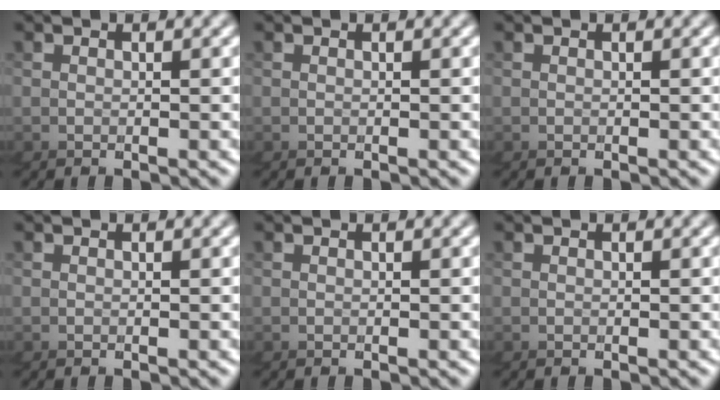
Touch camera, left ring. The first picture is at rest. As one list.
[{"total": 0.0}, {"total": 0.0}, {"total": 0.0}, {"total": 0.0}, {"total": 0.0}]